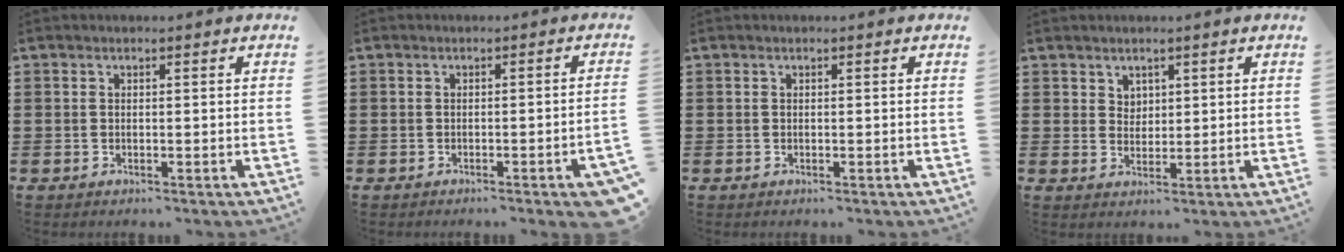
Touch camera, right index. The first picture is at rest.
{"total": 2.0, "force": [-1.1, -0.3, 1.6], "torque": [-0.026, -0.003, -0.020]}
{"total": 0.0}
{"total": 2.4, "force": [1.6, 1.7, 0.2], "torque": [-0.011, 0.008, 0.031]}